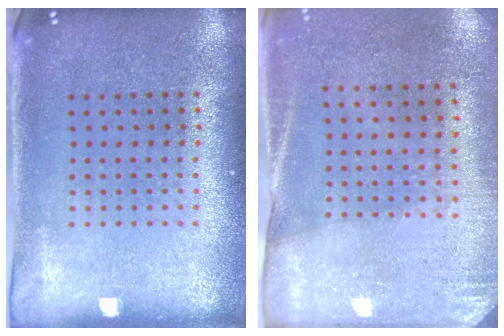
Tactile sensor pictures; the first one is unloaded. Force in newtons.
{"total": 2.7, "press": 2.4, "slide": 1.3}